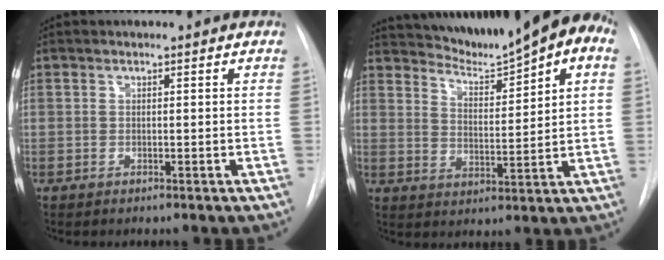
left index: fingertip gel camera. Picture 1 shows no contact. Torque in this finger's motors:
{"motor_torque": [0.63, -1.51, -0.06, 0.09]}